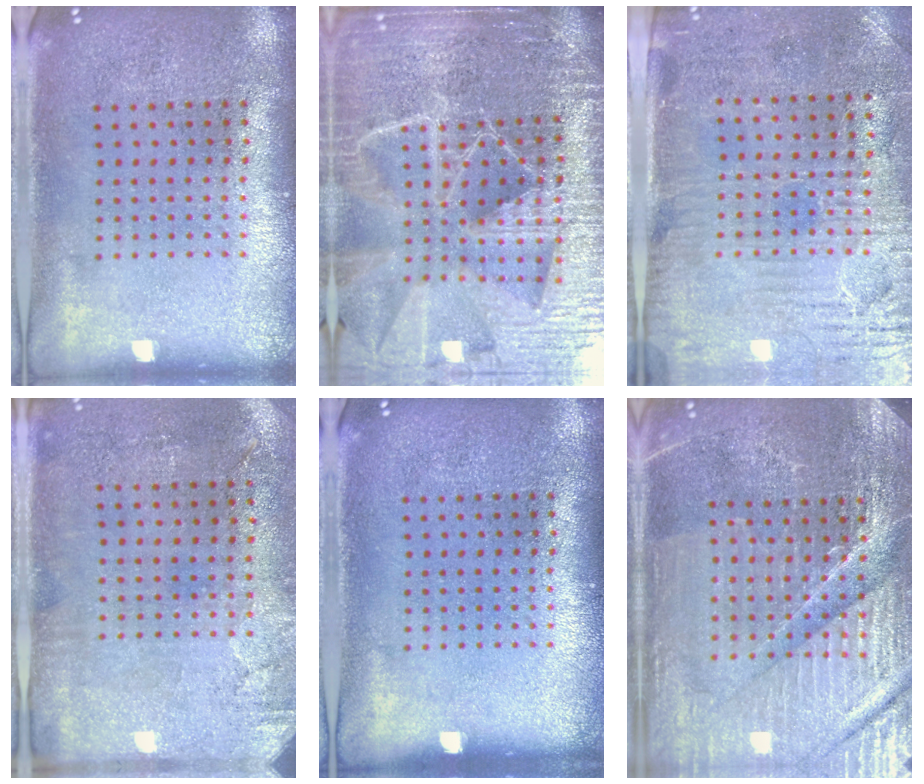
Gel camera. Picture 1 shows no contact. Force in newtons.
{"total": 6.2, "press": 5.4, "slide": 3.1}
{"total": 3.4, "press": 3.1, "slide": 1.5}
{"total": 2.9, "press": 2.4, "slide": 1.7}
{"total": 0.0}
{"total": 4.8, "press": 4.6, "slide": 1.4}